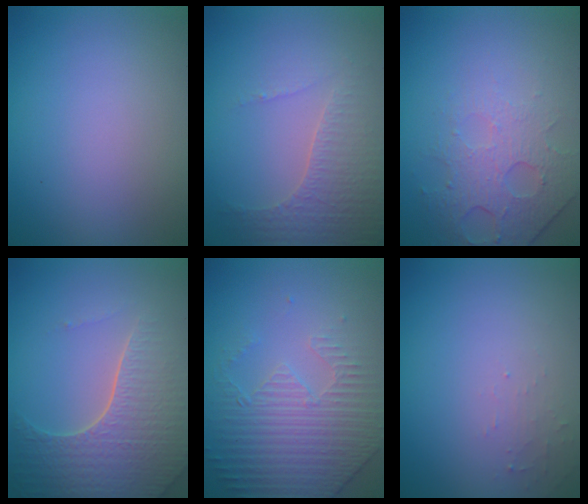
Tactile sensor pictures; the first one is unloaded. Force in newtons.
{"total": 4.3, "press": 3.1, "slide": 3.0}
{"total": 4.9, "press": 3.2, "slide": 3.6}
{"total": 7.1, "press": 5.3, "slide": 4.6}
{"total": 4.5, "press": 3.6, "slide": 2.8}
{"total": 1.1, "press": 1.1, "slide": 0.2}